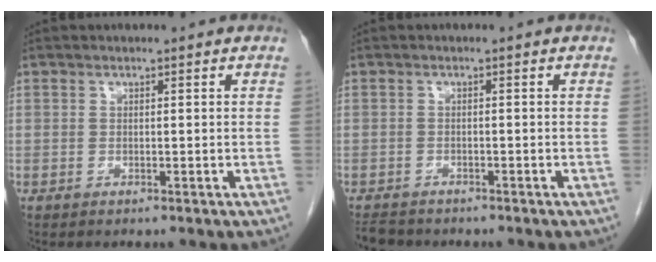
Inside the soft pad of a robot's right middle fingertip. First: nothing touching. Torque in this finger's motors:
{"motor_torque": [0.02, -0.01, -0.03, -0.01]}